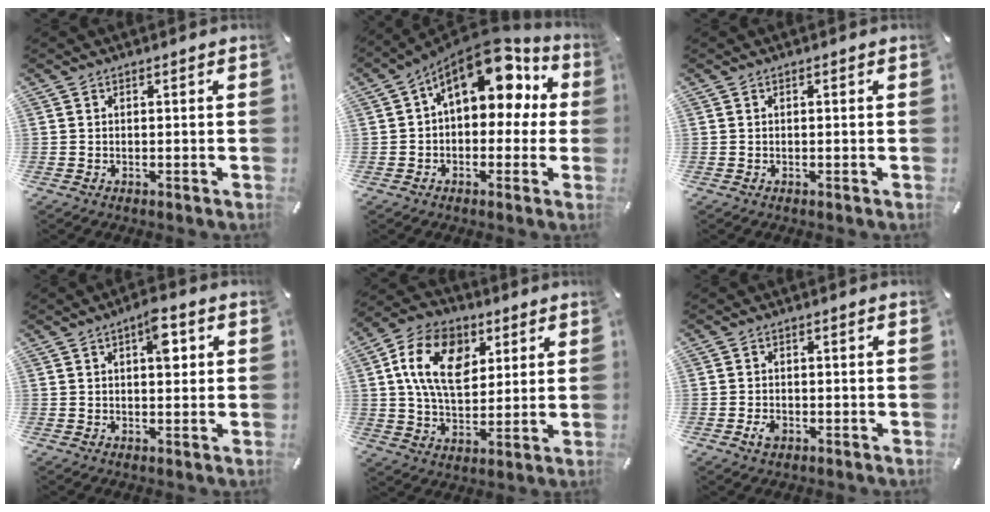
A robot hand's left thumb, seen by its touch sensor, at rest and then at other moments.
{"total": 14.9, "force": [7.7, 8.2, 9.7], "torque": [-0.143, -0.054, 0.135]}
{"total": 0.0}
{"total": 6.2, "force": [1.9, 2.9, 5.2], "torque": [-0.058, -0.009, 0.021]}
{"total": 15.0, "force": [4.9, 10.4, 9.6], "torque": [-0.170, 0.004, 0.089]}
{"total": 2.1, "force": [-0.9, 1.5, 1.2], "torque": [-0.029, 0.003, -0.020]}